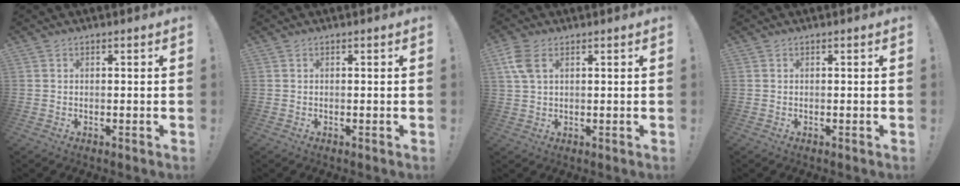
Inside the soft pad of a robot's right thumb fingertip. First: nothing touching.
{"total": 0.0}
{"total": 6.2, "force": [2.7, 3.5, 4.4], "torque": [-0.098, -0.003, 0.050]}
{"total": 0.0}